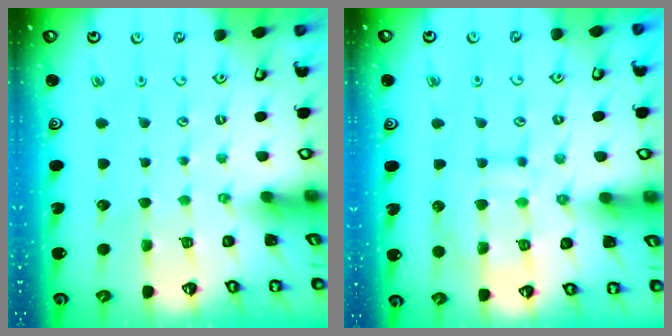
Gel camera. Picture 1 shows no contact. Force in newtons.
{"total": 11.8, "press": 11.8, "slide": 1.1}